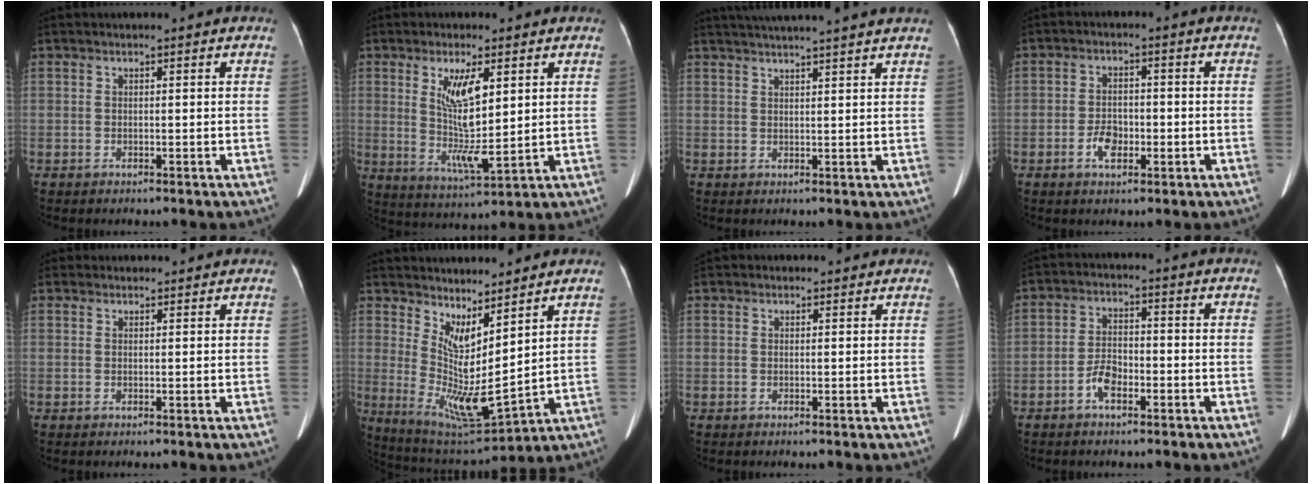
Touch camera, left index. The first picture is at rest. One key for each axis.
{"total": 8.6, "fx": 2.5, "fy": 1.5, "fz": 8.1, "tx": -0.155, "ty": -0.016, "tz": 0.050}
{"total": 12.9, "fx": 11.7, "fy": -0.9, "fz": 5.4, "tx": -0.093, "ty": 0.013, "tz": 0.152}
{"total": 4.0, "fx": -1.6, "fy": 2.1, "fz": 3.0, "tx": -0.060, "ty": 0.004, "tz": -0.027}
{"total": 2.8, "fx": 2.7, "fy": 0.8, "fz": -0.1, "tx": -0.002, "ty": 0.018, "tz": 0.039}
{"total": 9.2, "fx": 4.7, "fy": 1.7, "fz": 7.8, "tx": -0.158, "ty": -0.024, "tz": 0.108}
{"total": 1.8, "fx": 1.7, "fy": 0.6, "fz": -0.1, "tx": -0.002, "ty": 0.011, "tz": 0.025}
{"total": 4.1, "fx": -2.3, "fy": 1.7, "fz": 2.9, "tx": -0.061, "ty": 0.007, "tz": -0.045}